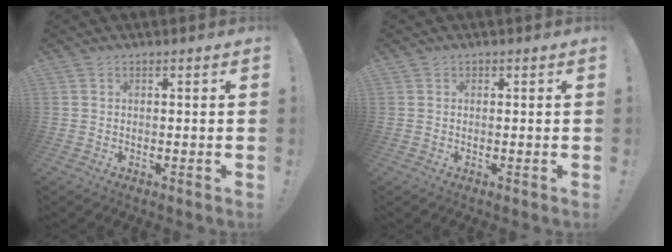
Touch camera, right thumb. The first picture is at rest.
{"total": 0.0}